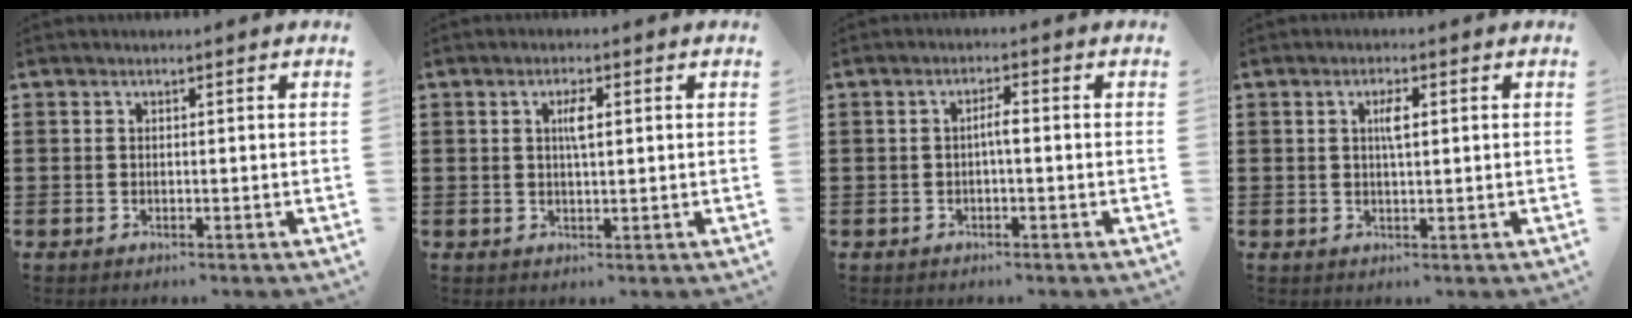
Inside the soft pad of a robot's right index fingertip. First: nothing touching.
{"total": 2.7, "force": [0.6, 0.7, 2.5], "torque": [-0.051, 0.005, 0.007]}
{"total": 2.1, "force": [-0.4, 0.4, 2.0], "torque": [-0.038, 0.003, -0.008]}
{"total": 2.6, "force": [0.6, 0.7, 2.4], "torque": [-0.049, 0.005, 0.007]}